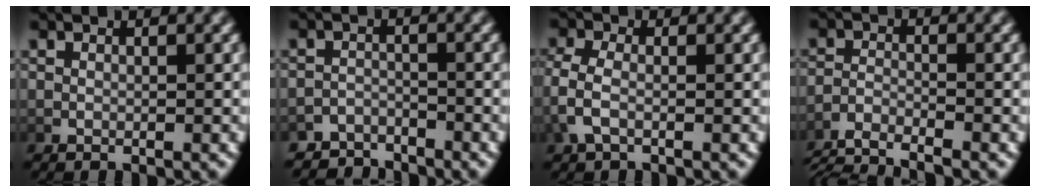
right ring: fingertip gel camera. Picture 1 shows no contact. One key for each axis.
{"total": 3.9, "fx": -3.6, "fy": 1.2, "fz": 0.0, "tx": 0.007, "ty": -0.013, "tz": -0.065}
{"total": 2.4, "fx": -0.3, "fy": 1.4, "fz": 1.9, "tx": -0.061, "ty": -0.011, "tz": 0.001}
{"total": 7.1, "fx": -6.6, "fy": 1.8, "fz": 2.0, "tx": -0.034, "ty": -0.022, "tz": -0.103}